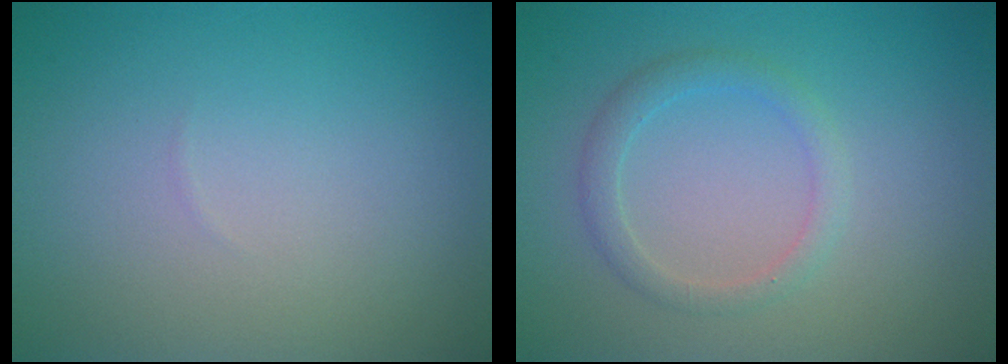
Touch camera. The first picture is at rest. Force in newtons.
{"total": 1.8, "press": 1.8, "slide": 0.0}